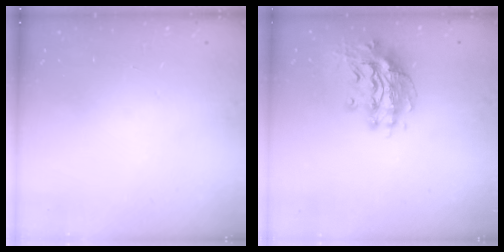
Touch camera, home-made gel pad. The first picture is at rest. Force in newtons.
{"total": 13.1, "press": 13.0, "slide": 1.6}